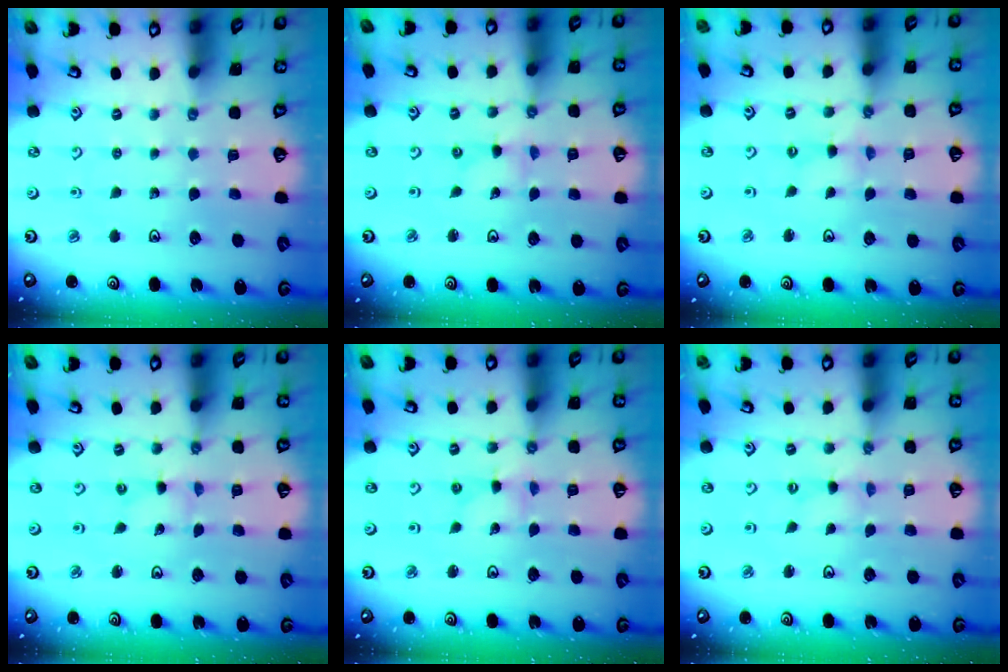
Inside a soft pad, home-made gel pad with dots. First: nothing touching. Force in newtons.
{"total": 0.0}
{"total": 2.3, "press": 2.3, "slide": 0.3}
{"total": 0.0}
{"total": 0.8, "press": 0.8, "slide": 0.1}
{"total": 0.6, "press": 0.5, "slide": 0.1}